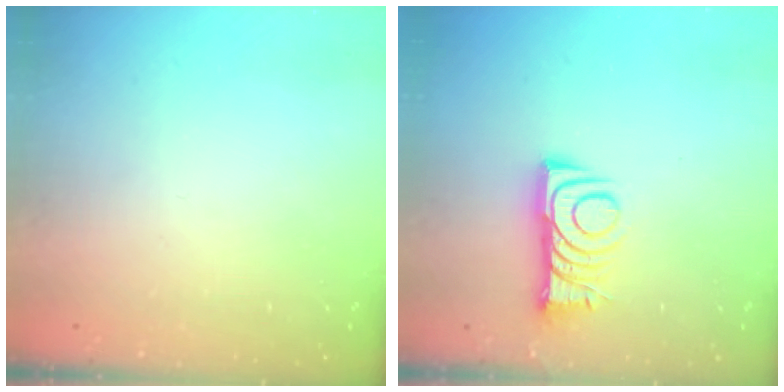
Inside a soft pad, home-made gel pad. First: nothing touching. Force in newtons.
{"total": 8.8, "press": 8.8, "slide": 0.6}